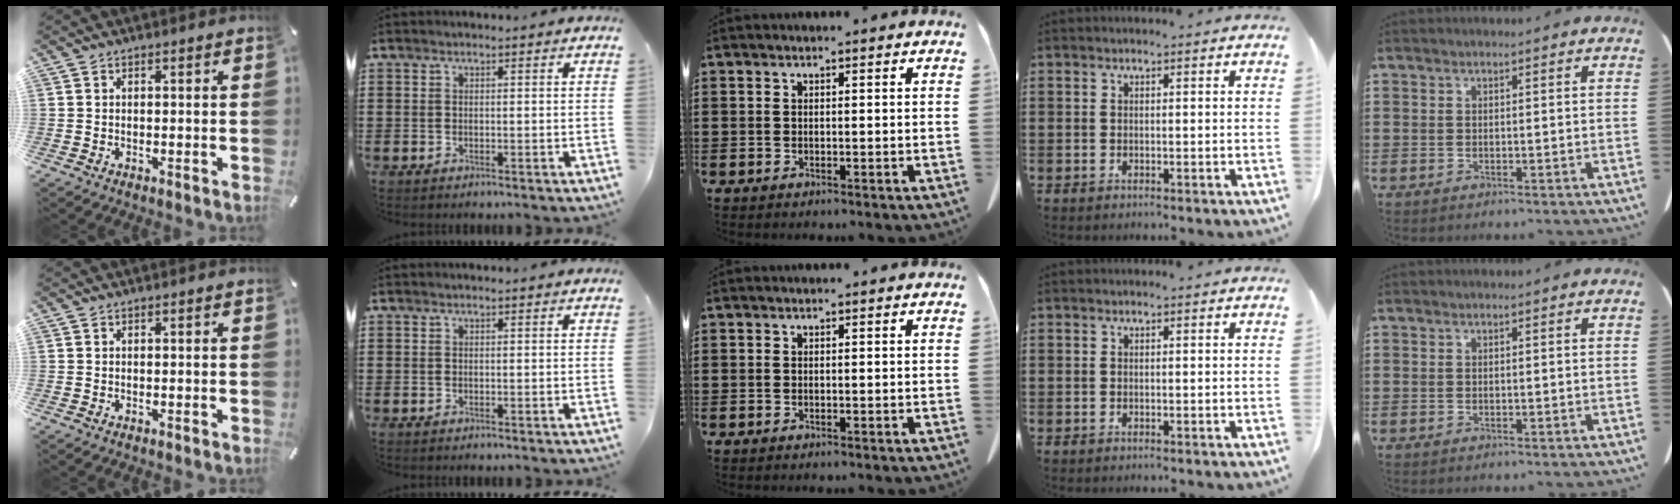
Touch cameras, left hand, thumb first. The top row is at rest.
{}